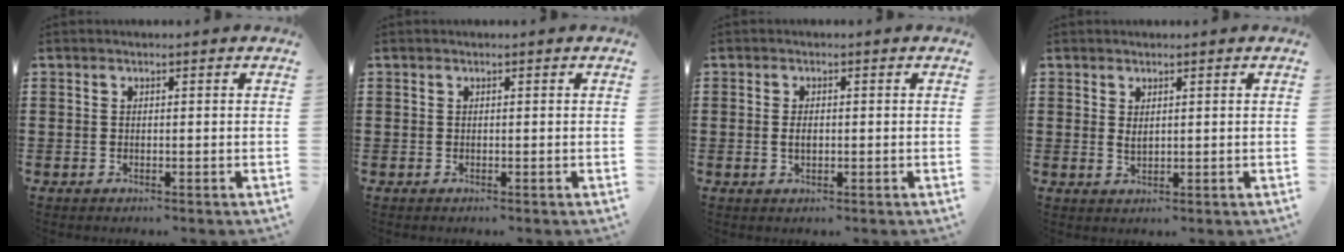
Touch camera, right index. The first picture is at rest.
{"total": 0.0}
{"total": 1.8, "force": [-0.1, 0.9, 1.6], "torque": [-0.032, 0.004, -0.003]}
{"total": 1.5, "force": [0.8, 0.6, 1.2], "torque": [-0.025, 0.002, 0.014]}